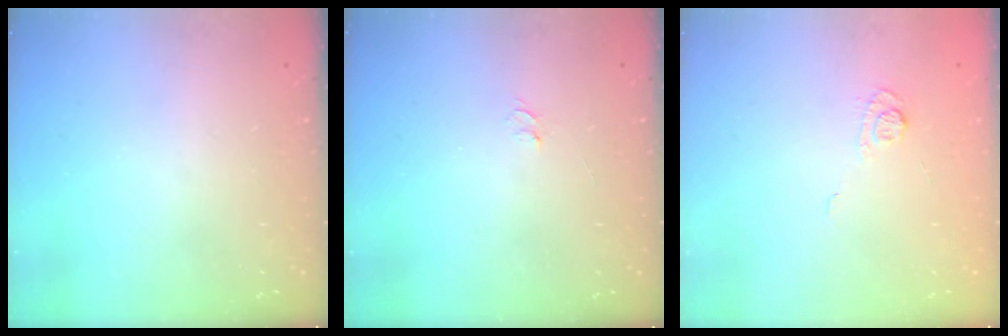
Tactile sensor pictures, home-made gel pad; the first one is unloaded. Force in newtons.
{"total": 3.5, "press": 3.4, "slide": 0.4}
{"total": 5.8, "press": 5.7, "slide": 1.4}